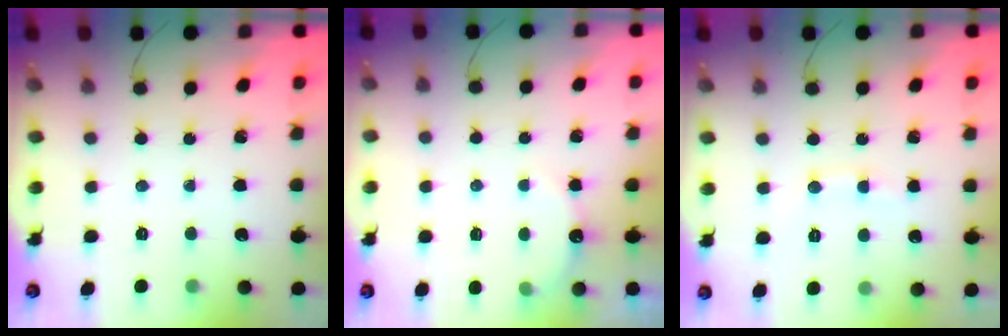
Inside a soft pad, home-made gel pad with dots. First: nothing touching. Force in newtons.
{"total": 5.1, "press": 5.0, "slide": 1.1}
{"total": 7.4, "press": 7.3, "slide": 1.1}